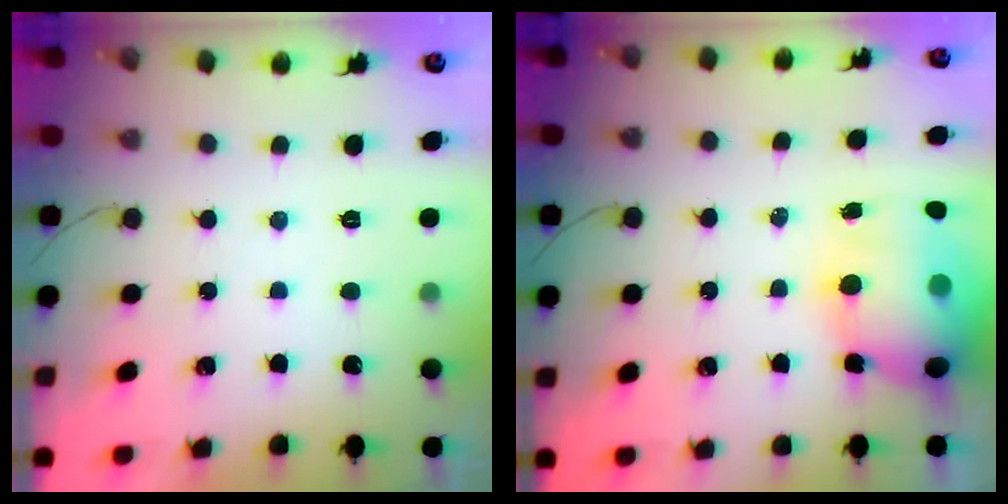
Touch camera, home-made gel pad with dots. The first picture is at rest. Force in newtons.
{"total": 18.3, "press": 16.3, "slide": 8.4}